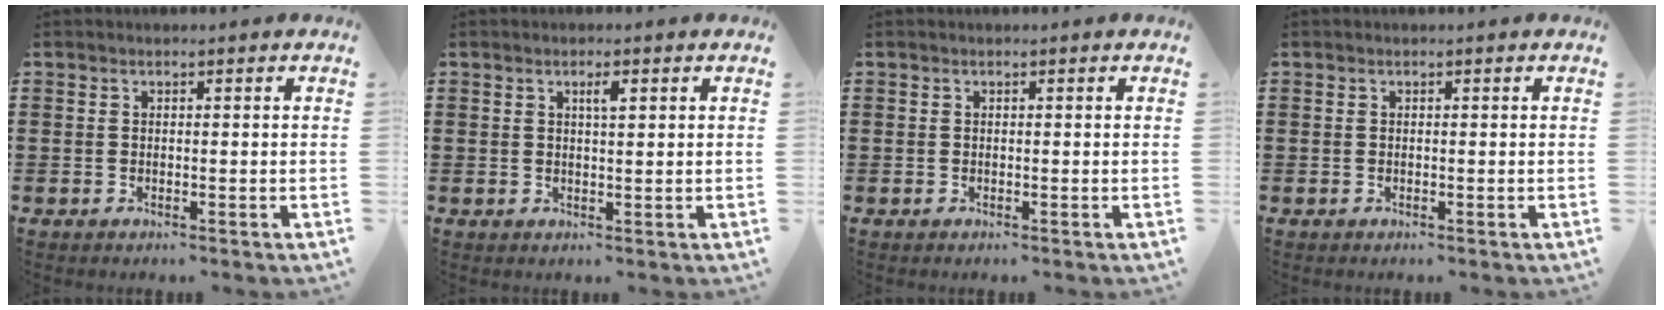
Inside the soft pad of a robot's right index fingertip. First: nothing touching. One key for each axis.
{"total": 1.8, "fx": 0.8, "fy": 0.4, "fz": 1.6, "tx": -0.024, "ty": 0.000, "tz": 0.011}
{"total": 0.0}
{"total": 0.0}